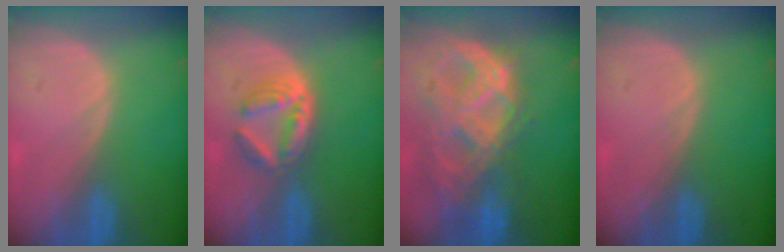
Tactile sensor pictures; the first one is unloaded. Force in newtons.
{"total": 6.3, "press": 5.4, "slide": 3.2}
{"total": 11.4, "press": 9.7, "slide": 6.1}
{"total": 0.0}